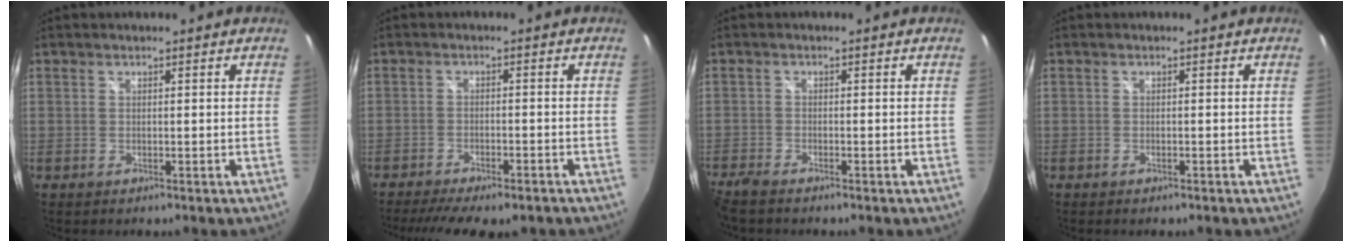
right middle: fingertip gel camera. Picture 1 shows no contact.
{"total": 12.3, "force": [-9.9, 3.2, 6.5], "torque": [-0.136, -0.036, -0.144]}
{"total": 4.6, "force": [-4.0, 0.7, 2.1], "torque": [-0.061, -0.021, -0.078]}
{"total": 0.7, "force": [-0.6, 0.3, 0.2], "torque": [-0.005, -0.003, -0.011]}